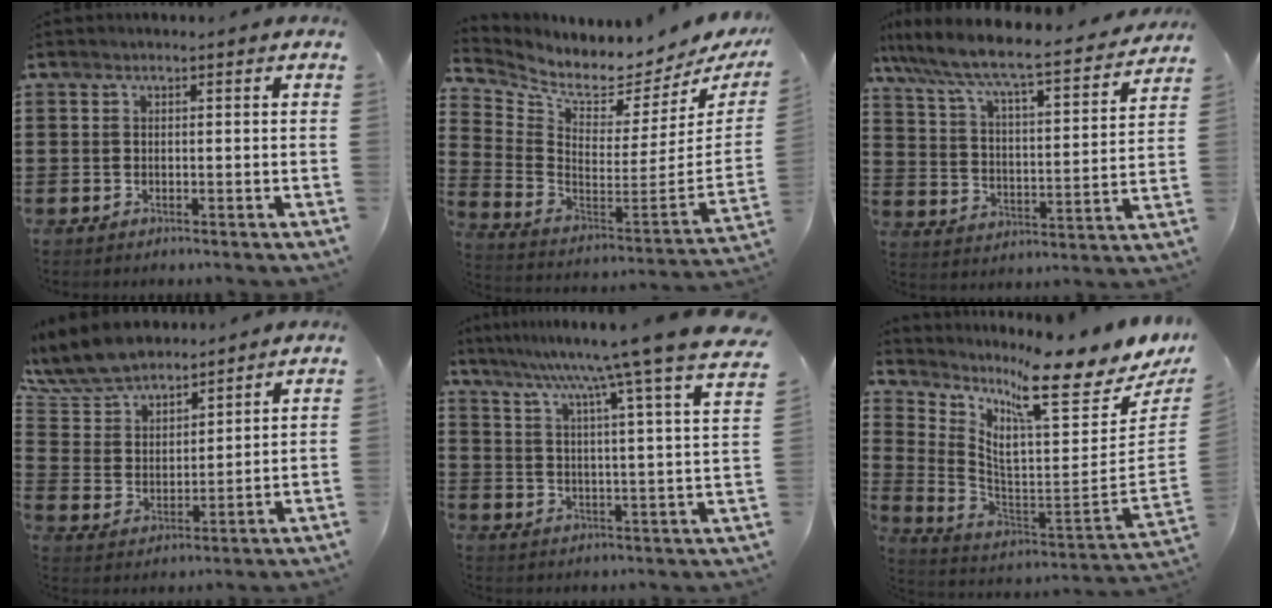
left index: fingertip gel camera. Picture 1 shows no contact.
{"total": 3.9, "force": [3.3, 1.2, 1.8], "torque": [-0.060, -0.052, 0.051]}
{"total": 6.3, "force": [5.7, 0.3, 2.8], "torque": [-0.083, -0.053, 0.086]}
{"total": 8.7, "force": [8.0, 2.5, 2.5], "torque": [-0.086, -0.028, 0.148]}
{"total": 9.0, "force": [7.9, -2.2, 3.5], "torque": [-0.095, -0.068, 0.122]}
{"total": 10.3, "force": [7.3, 0.0, 7.3], "torque": [-0.155, -0.076, 0.110]}